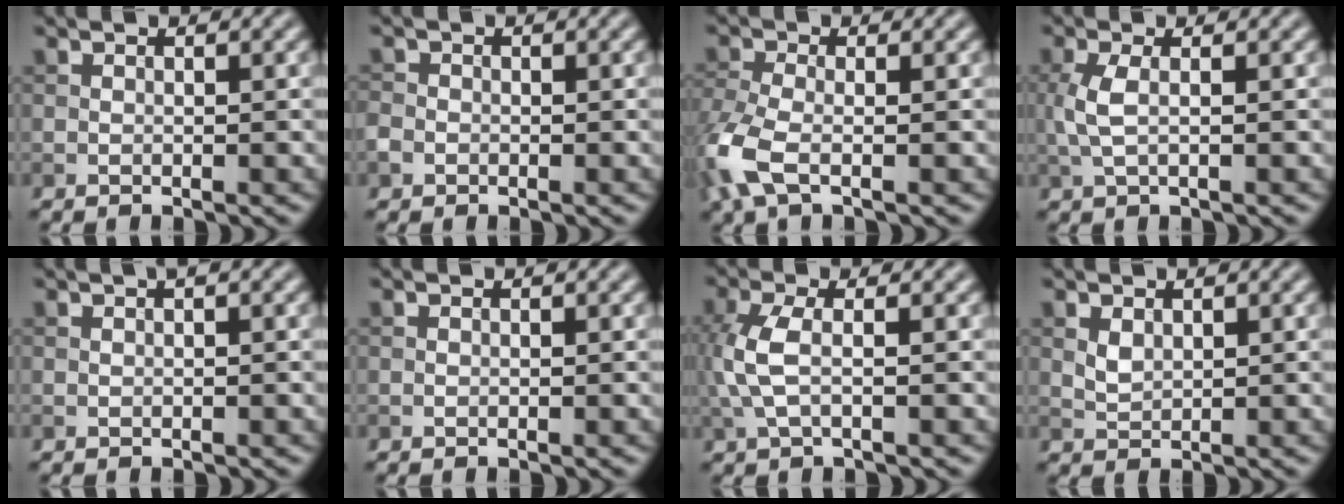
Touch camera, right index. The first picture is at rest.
{"total": 1.3, "force": [-0.6, 1.1, 0.4], "torque": [-0.005, 0.000, -0.016]}
{"total": 5.1, "force": [-2.3, 2.4, 3.9], "torque": [-0.111, -0.012, -0.059]}
{"total": 2.5, "force": [0.1, 0.9, 2.3], "torque": [-0.058, 0.001, 0.003]}
{"total": 0.6, "force": [0.3, 0.1, 0.6], "torque": [-0.012, 0.005, 0.003]}
{"total": 0.0}
{"total": 3.6, "force": [0.1, 1.5, 3.3], "torque": [-0.089, 0.002, -0.001]}
{"total": 1.3, "force": [0.6, 0.9, 0.8], "torque": [-0.022, -0.003, 0.016]}